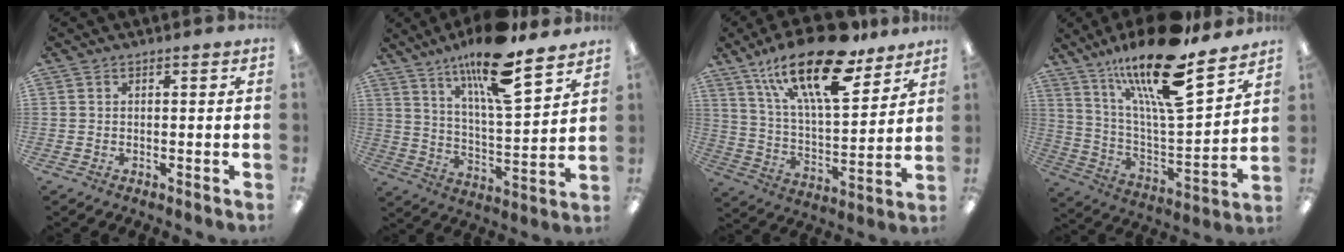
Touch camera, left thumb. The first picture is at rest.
{"total": 17.5, "force": [12.9, 3.9, 11.1], "torque": [-0.183, -0.081, 0.210]}
{"total": 24.7, "force": [16.4, 8.8, 16.2], "torque": [-0.272, -0.093, 0.279]}
{"total": 22.7, "force": [16.8, 5.7, 14.3], "torque": [-0.248, -0.108, 0.280]}